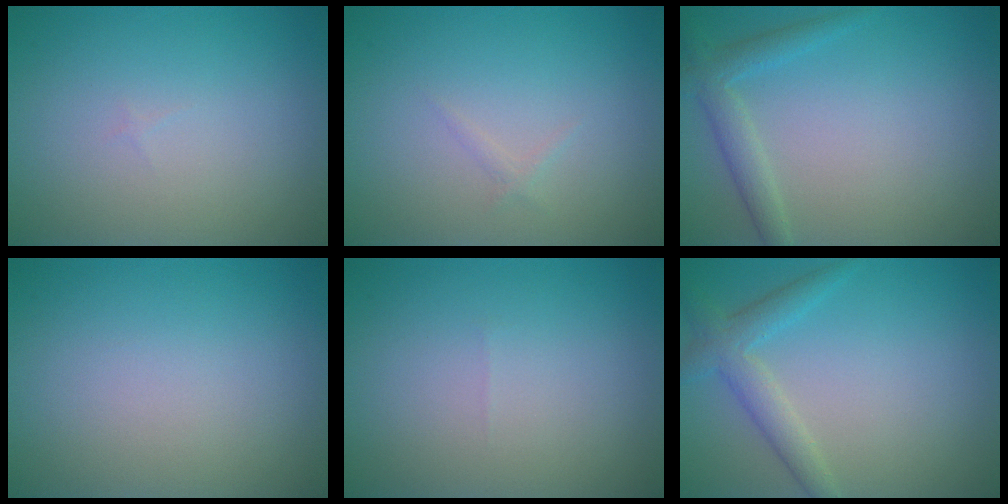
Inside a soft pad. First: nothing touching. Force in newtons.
{"total": 0.5, "press": 0.5, "slide": 0.0}
{"total": 2.4, "press": 2.4, "slide": 0.2}
{"total": 0.0}
{"total": 0.0}
{"total": 3.0, "press": 3.0, "slide": 0.3}